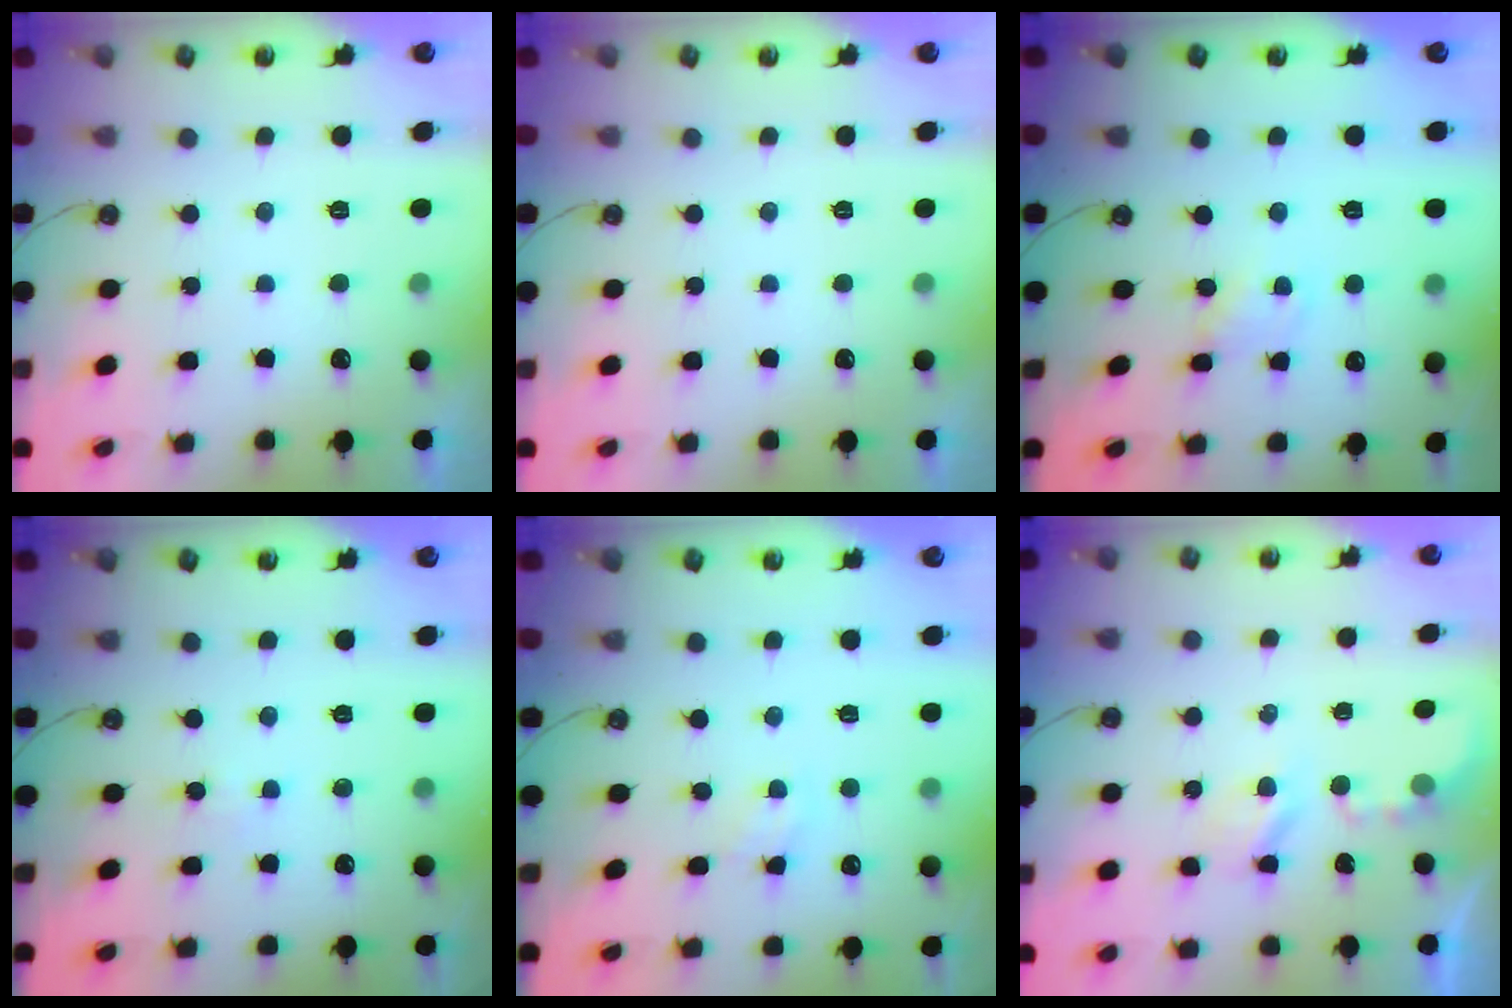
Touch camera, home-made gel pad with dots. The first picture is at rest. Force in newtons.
{"total": 0.0}
{"total": 2.6, "press": 2.5, "slide": 0.4}
{"total": 2.4, "press": 2.4, "slide": 0.2}
{"total": 2.4, "press": 2.3, "slide": 0.4}
{"total": 2.9, "press": 2.9, "slide": 0.4}